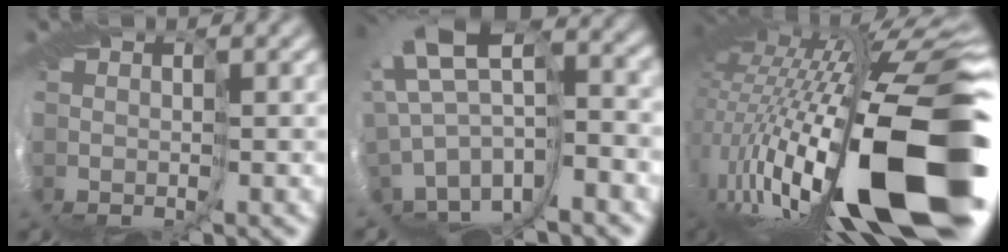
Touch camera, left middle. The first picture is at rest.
{"total": 7.5, "force": [-0.5, 3.1, 6.8], "torque": [-0.165, 0.022, -0.001]}
{"total": 17.3, "force": [-3.0, 3.8, 16.6], "torque": [-0.279, -0.015, -0.042]}